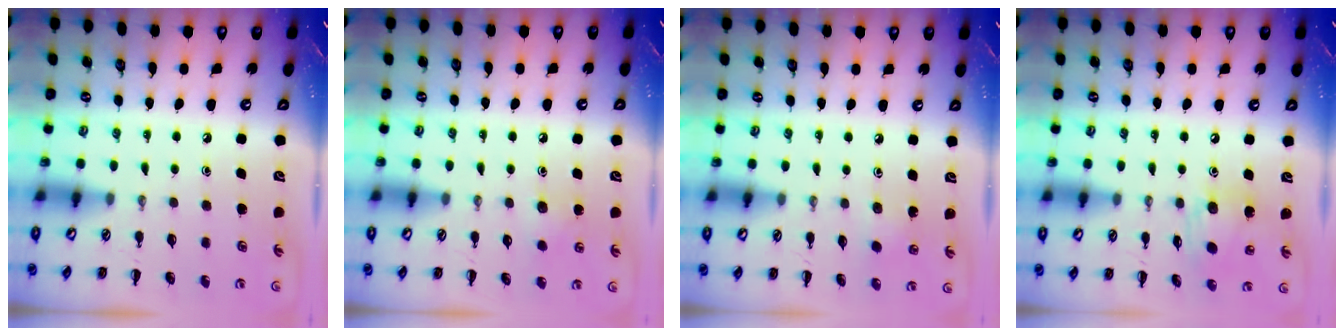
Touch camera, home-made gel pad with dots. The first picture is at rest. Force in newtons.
{"total": 6.1, "press": 5.8, "slide": 1.8}
{"total": 2.1, "press": 2.0, "slide": 0.6}
{"total": 10.0, "press": 10.0, "slide": 1.1}